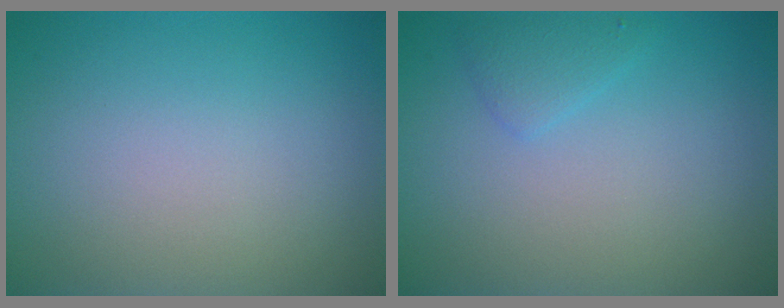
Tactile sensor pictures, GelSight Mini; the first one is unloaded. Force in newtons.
{"total": 1.4, "press": 1.4, "slide": 0.0}